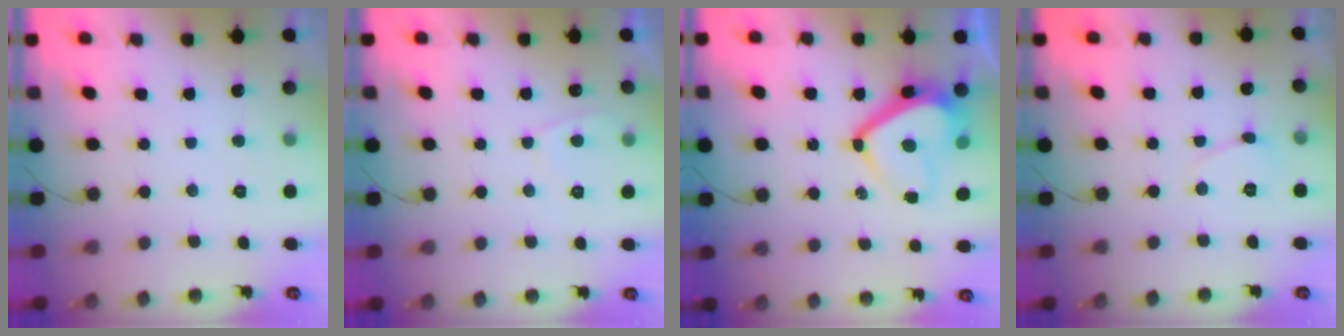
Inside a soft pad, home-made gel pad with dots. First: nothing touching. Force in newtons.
{"total": 2.1, "press": 2.0, "slide": 0.6}
{"total": 12.1, "press": 12.0, "slide": 1.0}
{"total": 4.4, "press": 4.4, "slide": 0.6}